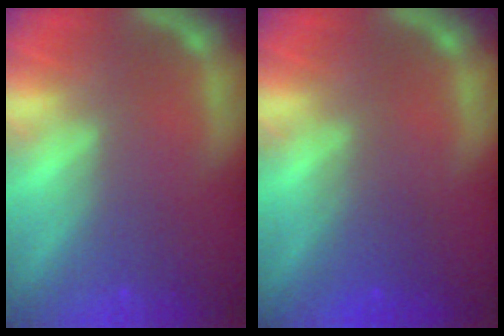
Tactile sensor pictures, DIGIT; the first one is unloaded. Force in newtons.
{"total": 2.5}